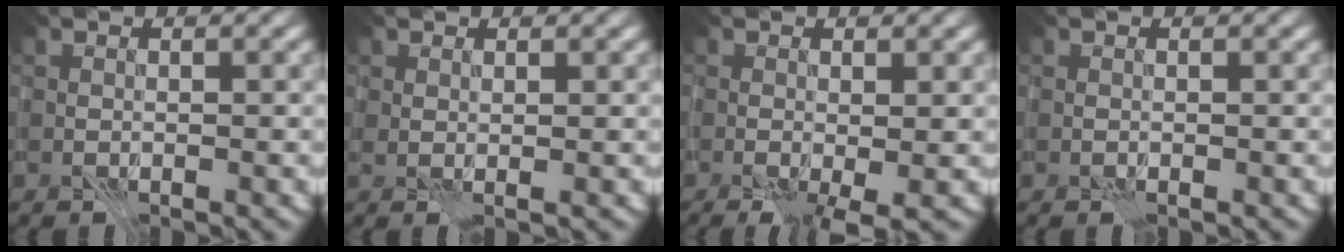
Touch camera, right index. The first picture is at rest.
{"total": 1.2, "force": [0.9, 0.3, 0.9], "torque": [-0.014, -0.002, 0.016]}
{"total": 3.6, "force": [-1.1, 1.1, 3.2], "torque": [-0.051, -0.006, -0.011]}
{"total": 0.0}